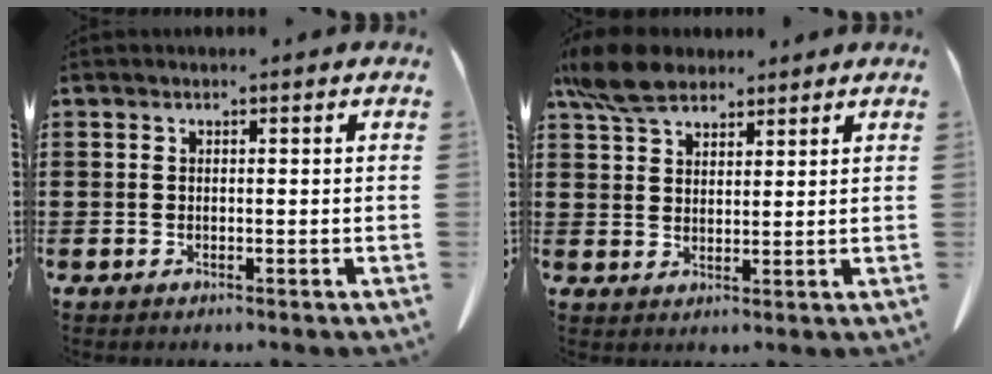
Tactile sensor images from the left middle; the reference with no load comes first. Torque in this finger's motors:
{"motor_torque": [1.04, 0.84, 0.40, 0.14]}